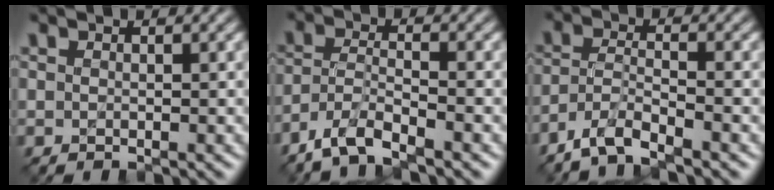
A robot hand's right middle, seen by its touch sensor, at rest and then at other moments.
{"total": 5.5, "force": [-4.4, 1.3, 3.0], "torque": [-0.065, -0.005, -0.090]}
{"total": 4.7, "force": [-3.9, 0.9, 2.4], "torque": [-0.050, -0.003, -0.082]}